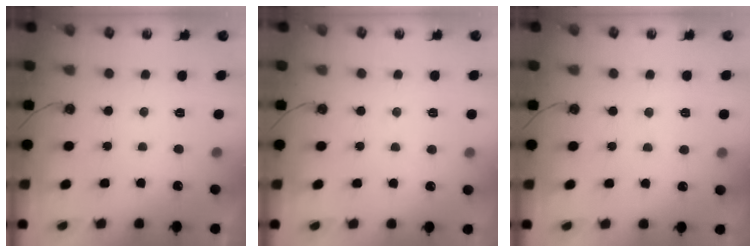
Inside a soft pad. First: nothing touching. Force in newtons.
{"total": 3.6, "press": 3.6, "slide": 0.6}
{"total": 6.0, "press": 5.9, "slide": 0.5}